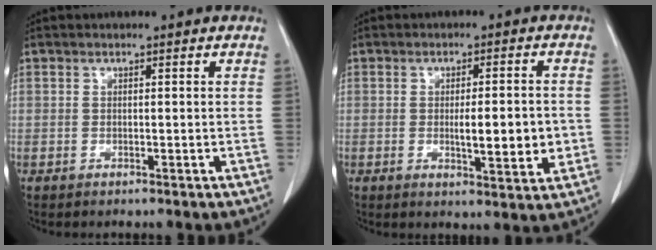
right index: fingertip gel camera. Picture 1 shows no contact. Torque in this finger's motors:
{"motor_torque": [1.06, -0.25, 0.54, 0.06]}